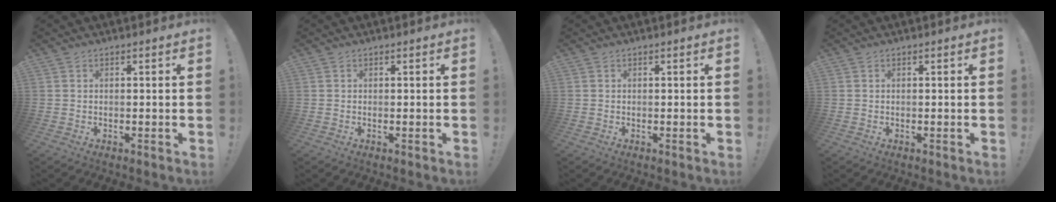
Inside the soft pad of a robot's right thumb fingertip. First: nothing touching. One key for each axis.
{"total": 0.0}
{"total": 0.0}
{"total": 0.0}